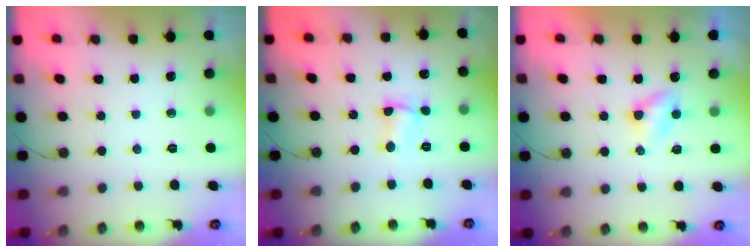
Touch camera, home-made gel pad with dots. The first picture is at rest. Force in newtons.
{"total": 2.1, "press": 2.0, "slide": 0.5}
{"total": 3.3, "press": 3.3, "slide": 0.4}